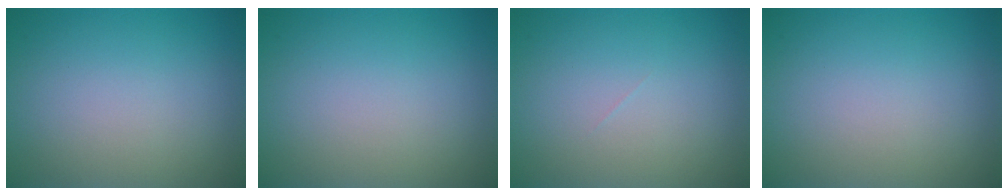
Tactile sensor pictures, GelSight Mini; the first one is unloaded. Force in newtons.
{"total": 0.0}
{"total": 0.0}
{"total": 0.0}